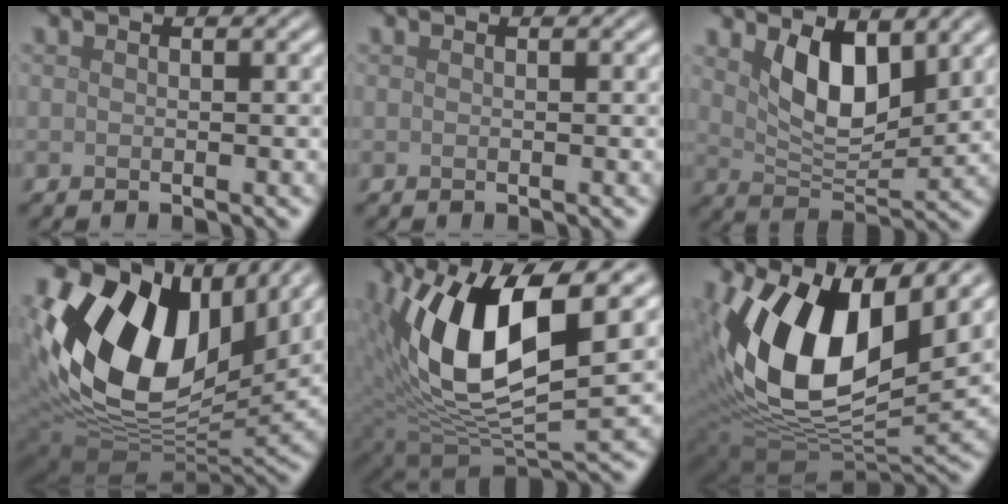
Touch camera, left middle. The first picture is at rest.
{"total": 0.0}
{"total": 5.8, "force": [2.6, 2.8, 4.4], "torque": [-0.086, -0.012, 0.047]}
{"total": 17.3, "force": [5.3, 11.5, 11.9], "torque": [-0.244, 0.005, 0.096]}
{"total": 12.7, "force": [3.5, 5.2, 11.1], "torque": [-0.215, -0.004, 0.064]}
{"total": 14.9, "force": [4.7, 8.1, 11.6], "torque": [-0.214, -0.001, 0.081]}